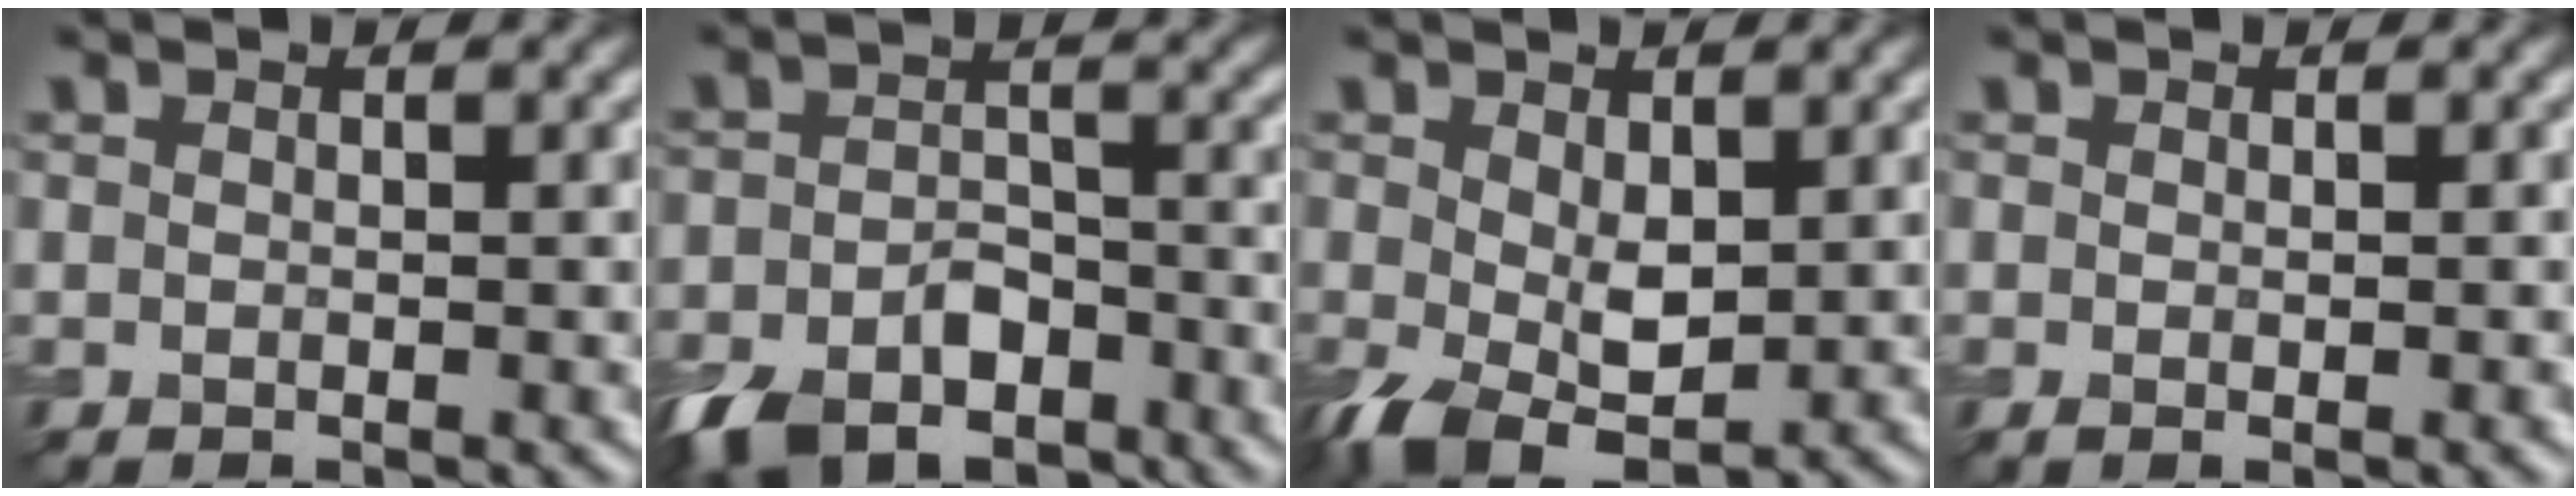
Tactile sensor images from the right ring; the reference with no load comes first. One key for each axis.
{"total": 7.4, "fx": -5.1, "fy": 4.0, "fz": 3.7, "tx": -0.065, "ty": -0.011, "tz": -0.092}
{"total": 5.2, "fx": -0.6, "fy": 3.3, "fz": 3.9, "tx": -0.096, "ty": -0.018, "tz": -0.003}
{"total": 1.1, "fx": -0.2, "fy": 0.1, "fz": 1.0, "tx": -0.015, "ty": -0.006, "tz": -0.003}